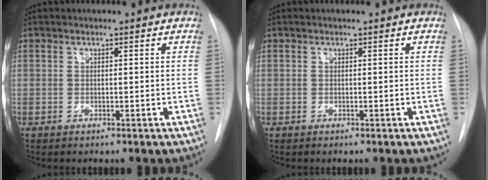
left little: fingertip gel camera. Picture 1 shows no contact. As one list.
[{"total": 0.0}]